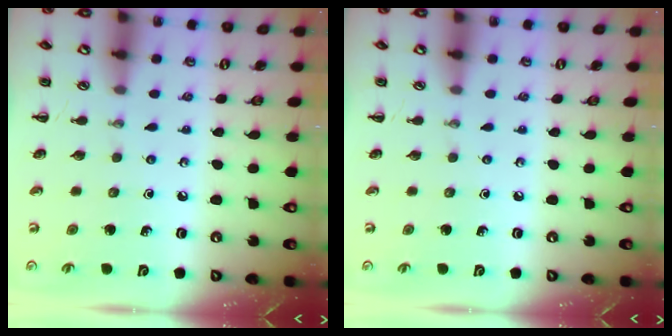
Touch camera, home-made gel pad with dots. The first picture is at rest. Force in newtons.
{"total": 0.0}